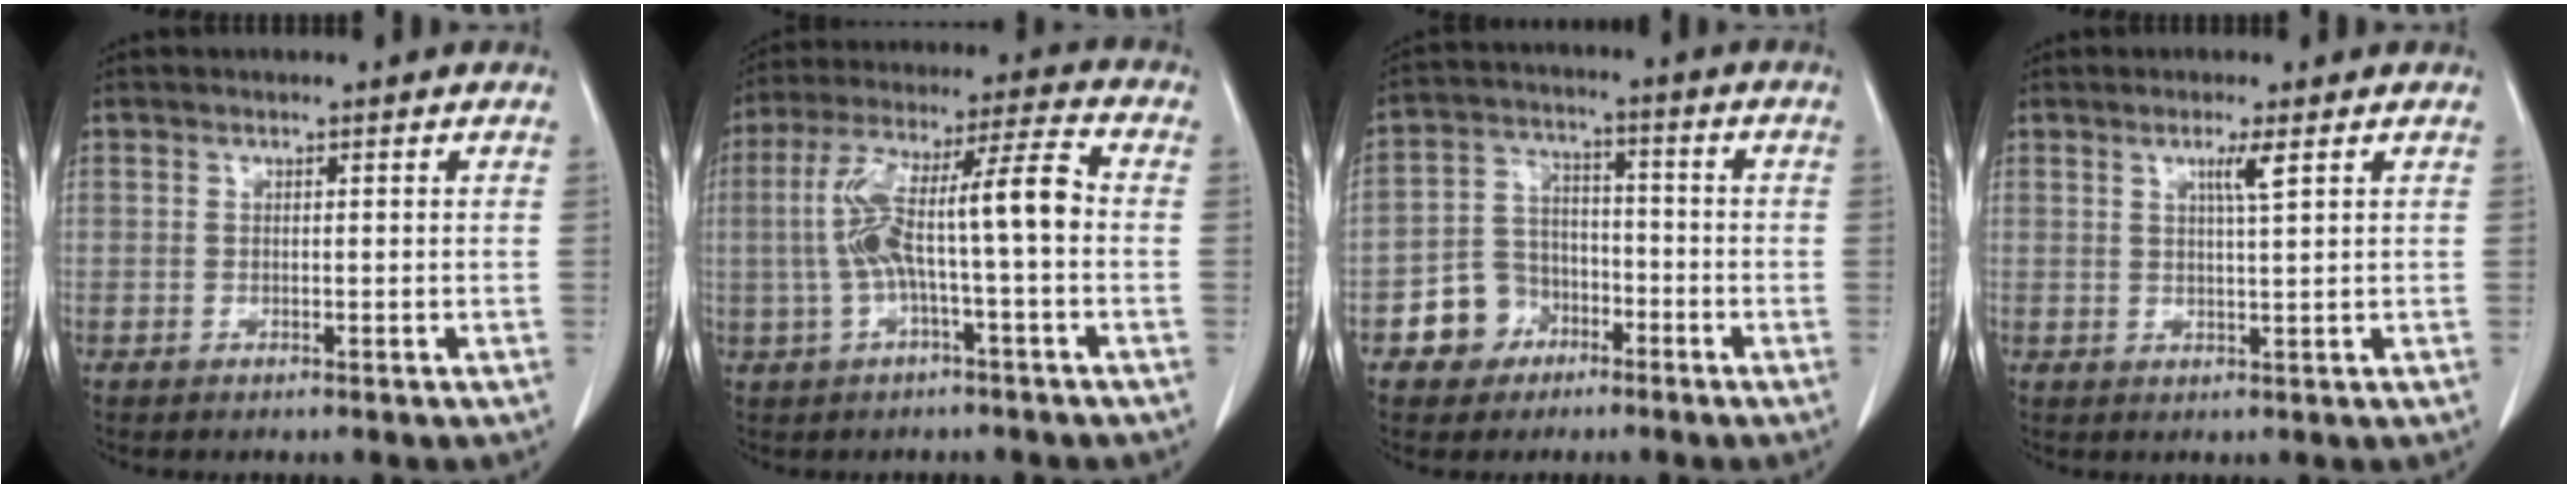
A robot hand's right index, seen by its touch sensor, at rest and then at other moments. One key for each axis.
{"total": 12.2, "fx": -0.9, "fy": 1.7, "fz": 12.0, "tx": -0.228, "ty": 0.045, "tz": -0.015}
{"total": 7.7, "fx": -3.8, "fy": 6.5, "fz": 1.6, "tx": -0.031, "ty": 0.021, "tz": -0.061}
{"total": 2.7, "fx": 1.3, "fy": -0.4, "fz": 2.3, "tx": -0.043, "ty": -0.004, "tz": 0.024}